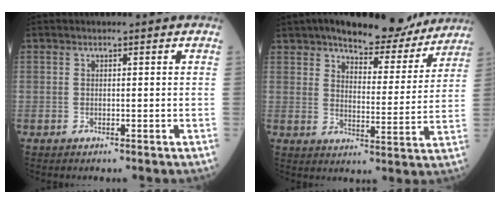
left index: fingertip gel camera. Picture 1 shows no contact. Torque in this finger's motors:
{"motor_torque": [0.50, -0.67, 0.96, 0.21]}